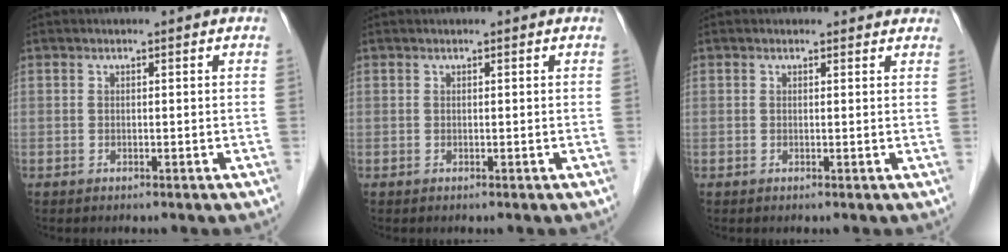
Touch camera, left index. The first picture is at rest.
{"total": 0.7, "force": [0.7, 0.0, 0.3], "torque": [-0.004, 0.016, 0.013]}
{"total": 2.6, "force": [2.5, 0.9, 0.3], "torque": [-0.005, 0.009, 0.018]}